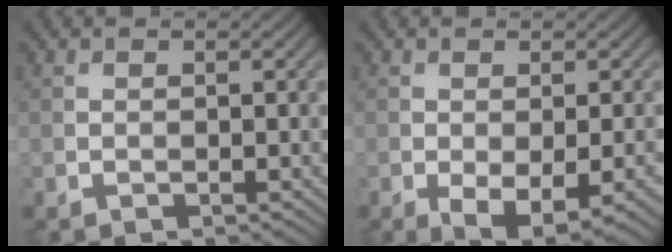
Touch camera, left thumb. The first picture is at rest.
{"total": 6.8, "force": [-2.9, 2.8, 5.5], "torque": [-0.096, -0.020, -0.033]}